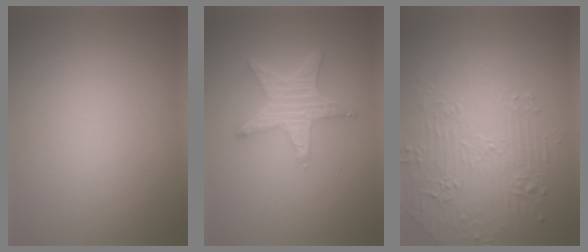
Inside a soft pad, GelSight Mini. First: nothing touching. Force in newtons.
{"total": 5.0, "press": 4.0, "slide": 3.0}
{"total": 5.0, "press": 3.8, "slide": 3.2}